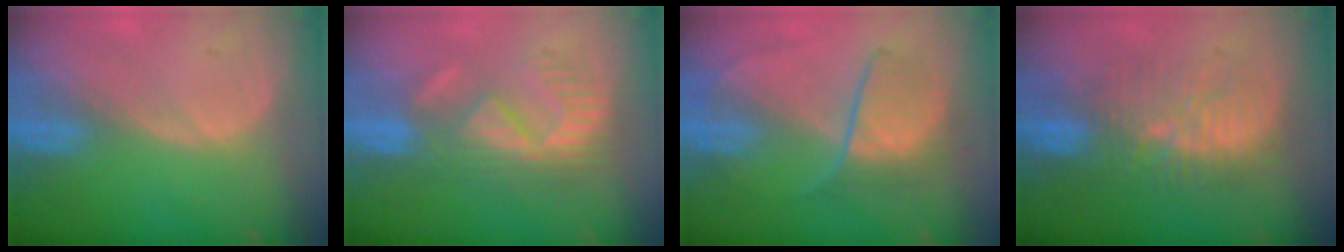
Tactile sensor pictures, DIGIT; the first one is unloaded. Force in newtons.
{"total": 9.1, "press": 8.1, "slide": 4.1}
{"total": 6.3, "press": 6.3, "slide": 0.7}
{"total": 9.4, "press": 9.2, "slide": 2.0}